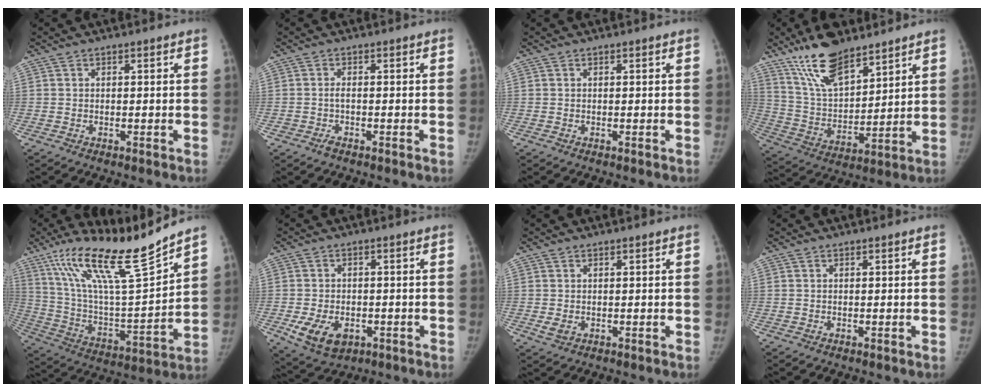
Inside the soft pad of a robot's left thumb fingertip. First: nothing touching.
{"total": 1.4, "force": [-0.7, 0.6, 1.0], "torque": [-0.022, 0.004, -0.014]}
{"total": 0.0}
{"total": 15.7, "force": [11.7, 5.6, 8.8], "torque": [-0.133, -0.061, 0.224]}
{"total": 21.5, "force": [16.0, 2.4, 14.2], "torque": [-0.223, -0.076, 0.295]}
{"total": 8.4, "force": [-2.8, 5.7, 5.5], "torque": [-0.090, -0.001, -0.035]}
{"total": 1.8, "force": [0.1, 1.4, 1.1], "torque": [-0.022, -0.005, 0.009]}
{"total": 0.0}